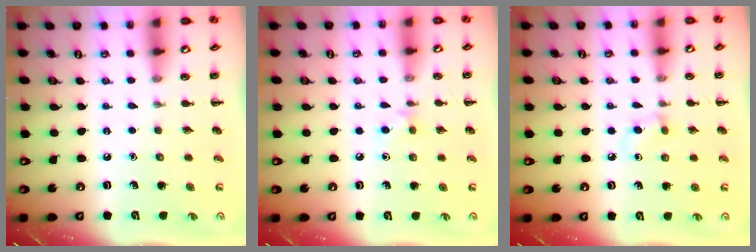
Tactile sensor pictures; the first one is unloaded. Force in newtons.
{"total": 4.5, "press": 4.2, "slide": 1.5}
{"total": 4.1, "press": 3.8, "slide": 1.7}